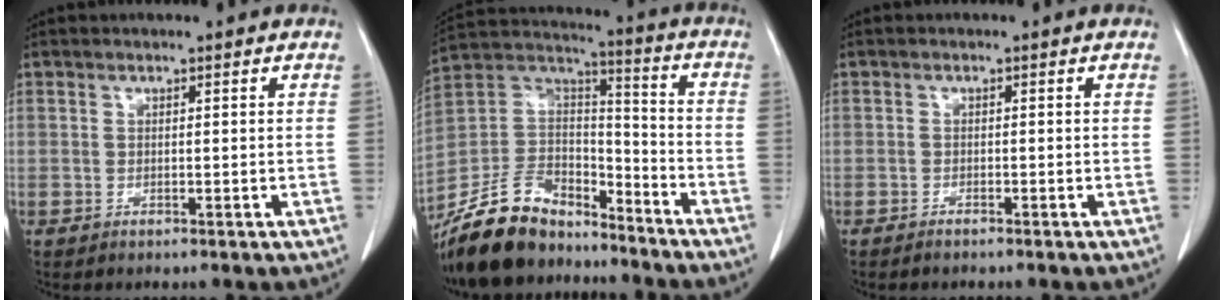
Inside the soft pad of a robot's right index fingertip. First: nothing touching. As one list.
[{"total": 17.2, "force": [-14.4, 6.9, 6.2], "torque": [-0.117, 0.036, -0.264]}, {"total": 0.7, "force": [-0.7, 0.0, 0.2], "torque": [-0.008, -0.001, -0.011]}]